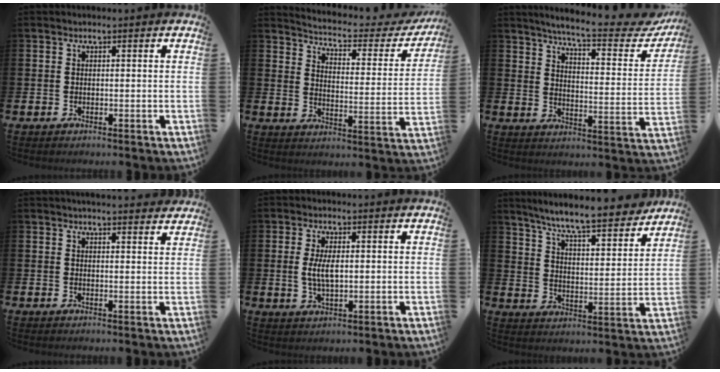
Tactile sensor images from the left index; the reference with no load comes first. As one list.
[{"total": 4.6, "force": [4.3, 1.0, 1.4], "torque": [-0.048, -0.035, 0.065]}, {"total": 7.4, "force": [6.6, 0.5, 3.3], "torque": [-0.078, -0.047, 0.105]}, {"total": 2.9, "force": [2.9, 0.1, 0.2], "torque": [-0.002, -0.015, 0.051]}, {"total": 4.0, "force": [0.6, 1.7, 3.6], "torque": [-0.064, 0.003, 0.006]}, {"total": 8.7, "force": [8.1, 0.4, 3.2], "torque": [-0.088, -0.057, 0.139]}]